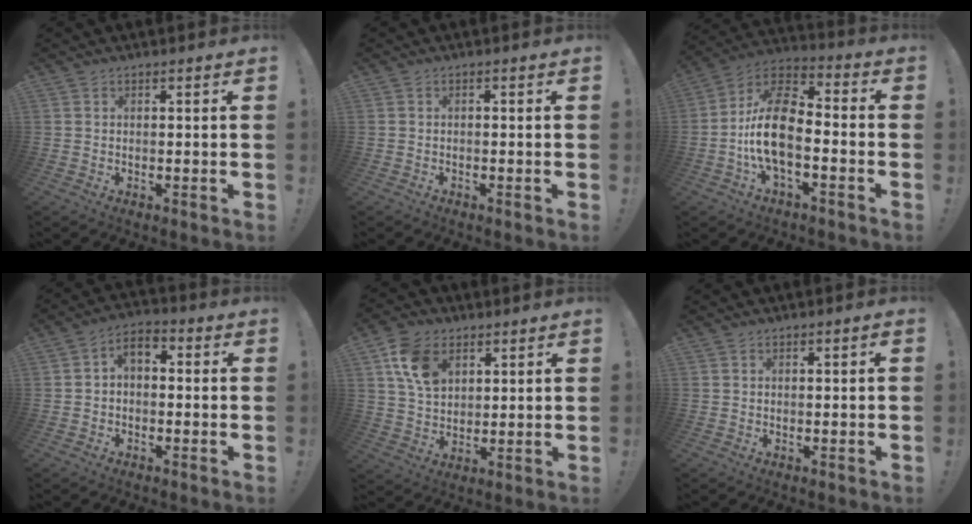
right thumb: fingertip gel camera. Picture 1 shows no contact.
{"total": 0.9, "force": [-0.8, 0.4, 0.1], "torque": [-0.008, 0.003, -0.013]}
{"total": 15.7, "force": [-3.9, 8.2, 12.8], "torque": [-0.254, 0.029, -0.062]}
{"total": 4.2, "force": [-1.0, 3.0, 2.9], "torque": [-0.051, 0.010, -0.015]}
{"total": 11.6, "force": [5.3, 8.0, 6.4], "torque": [-0.101, -0.012, 0.105]}
{"total": 0.5, "force": [0.1, 0.0, 0.5], "torque": [-0.005, -0.002, 0.000]}